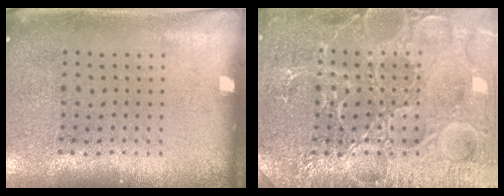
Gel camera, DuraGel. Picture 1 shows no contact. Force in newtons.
{"total": 5.3, "press": 5.3, "slide": 0.6}